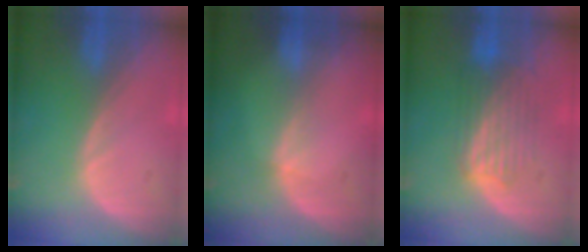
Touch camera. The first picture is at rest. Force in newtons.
{"total": 1.3, "press": 0.9, "slide": 0.9}
{"total": 5.6, "press": 5.6, "slide": 0.4}